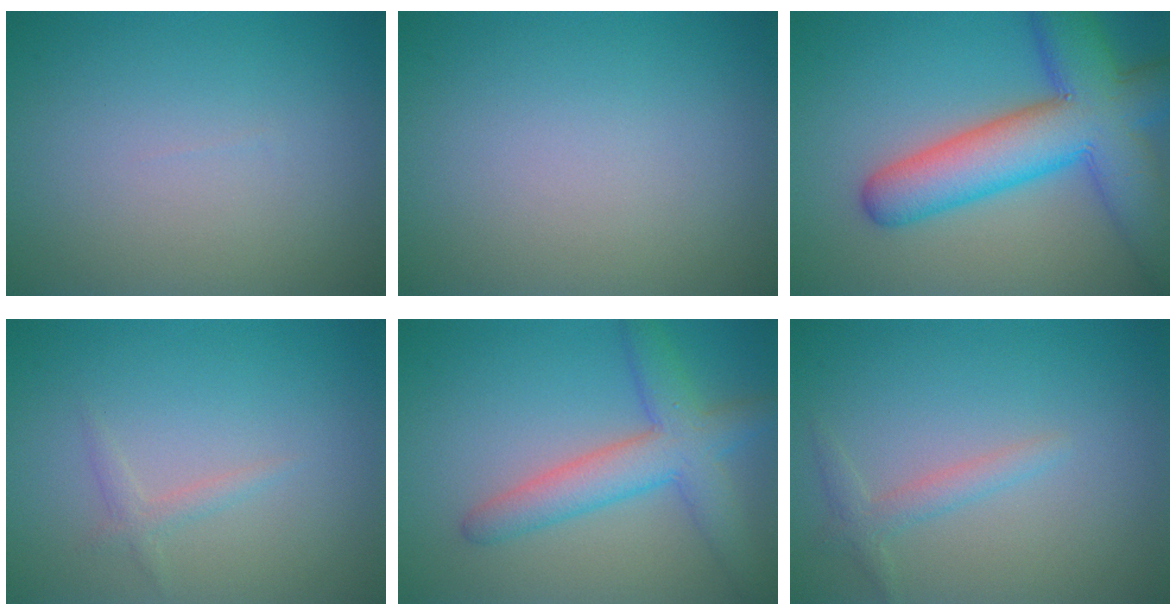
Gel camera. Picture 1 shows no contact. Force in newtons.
{"total": 0.0}
{"total": 10.8, "press": 10.8, "slide": 0.5}
{"total": 1.1, "press": 1.1, "slide": 0.0}
{"total": 5.3, "press": 5.3, "slide": 0.1}
{"total": 1.6, "press": 1.6, "slide": 0.1}